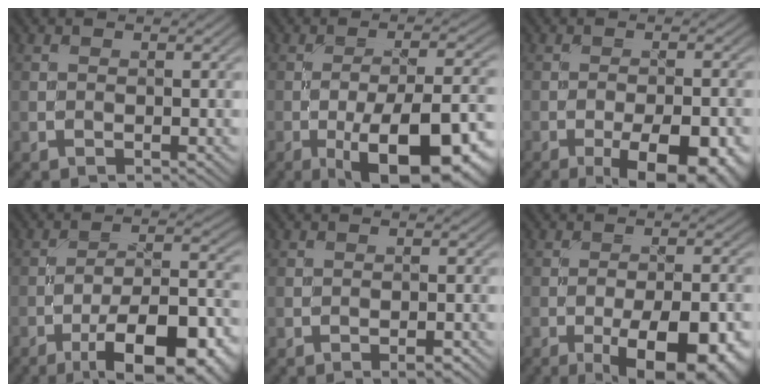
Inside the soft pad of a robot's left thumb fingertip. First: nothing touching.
{"total": 14.2, "force": [-6.0, 4.8, 11.9], "torque": [-0.167, 0.000, -0.091]}
{"total": 10.3, "force": [-5.2, 3.5, 8.1], "torque": [-0.118, -0.001, -0.061]}
{"total": 14.9, "force": [-8.3, 4.7, 11.5], "torque": [-0.174, 0.002, -0.130]}
{"total": 1.9, "force": [-1.2, 0.6, 1.4], "torque": [-0.023, 0.002, -0.019]}
{"total": 12.3, "force": [-5.7, 4.5, 10.0], "torque": [-0.138, -0.001, -0.070]}